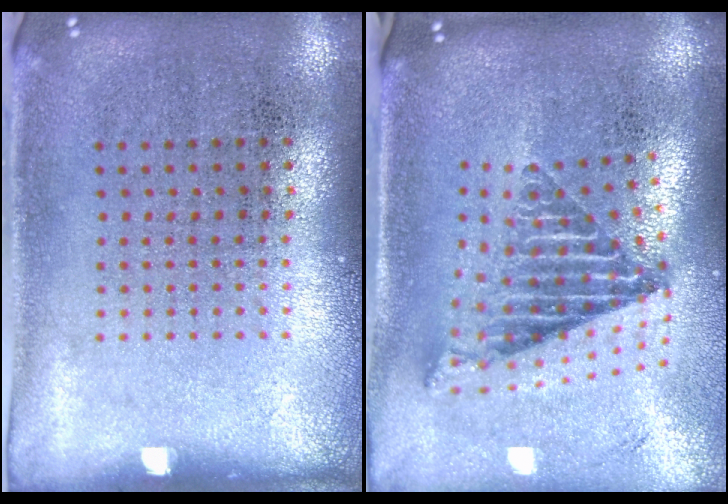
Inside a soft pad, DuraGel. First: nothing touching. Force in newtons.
{"total": 2.6, "press": 1.7, "slide": 1.9}